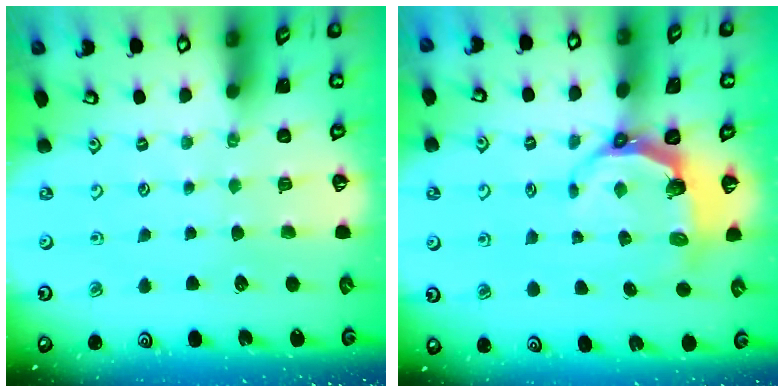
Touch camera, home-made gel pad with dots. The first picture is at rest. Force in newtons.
{"total": 6.3, "press": 4.8, "slide": 4.1}